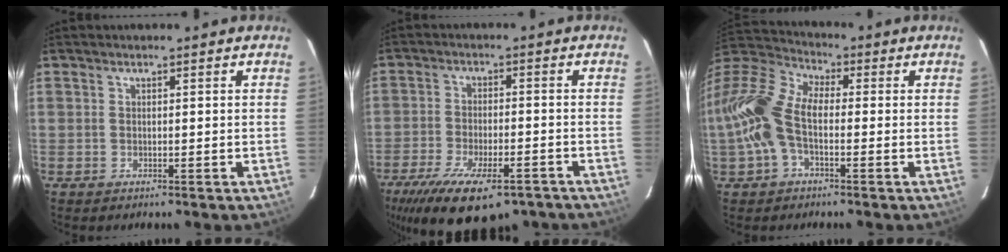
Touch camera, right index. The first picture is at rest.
{"total": 19.5, "force": [-13.4, 7.3, 12.2], "torque": [-0.242, -0.049, -0.201]}
{"total": 15.5, "force": [-2.4, 8.6, 12.7], "torque": [-0.270, 0.013, -0.058]}